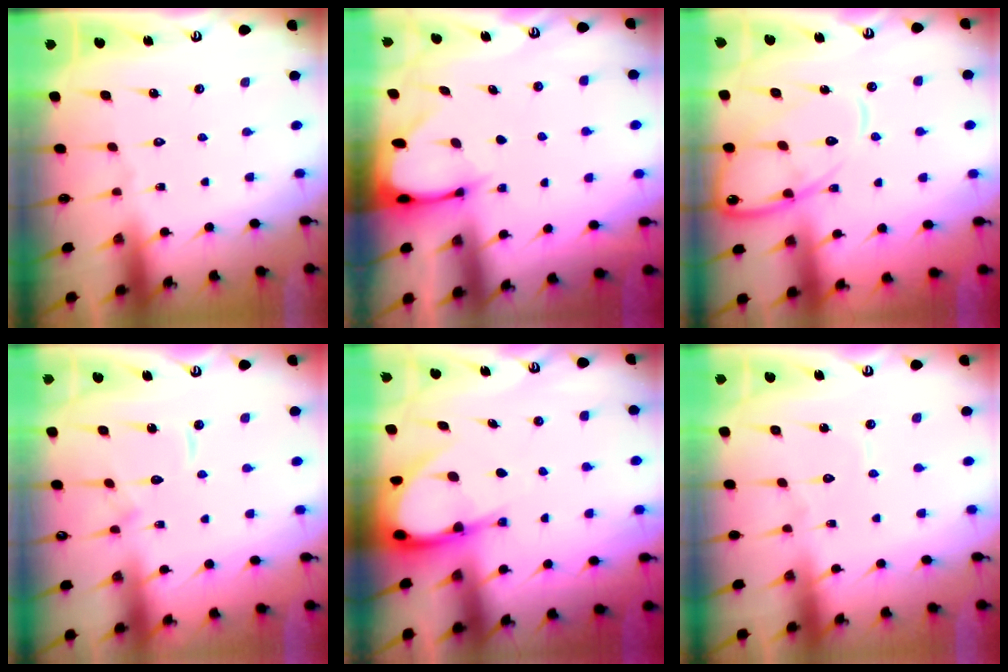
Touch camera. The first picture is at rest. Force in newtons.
{"total": 2.5, "press": 2.5, "slide": 0.3}
{"total": 12.7, "press": 12.7, "slide": 1.1}
{"total": 8.5, "press": 8.5, "slide": 0.8}
{"total": 6.7, "press": 6.7, "slide": 0.9}
{"total": 4.5, "press": 4.4, "slide": 0.4}